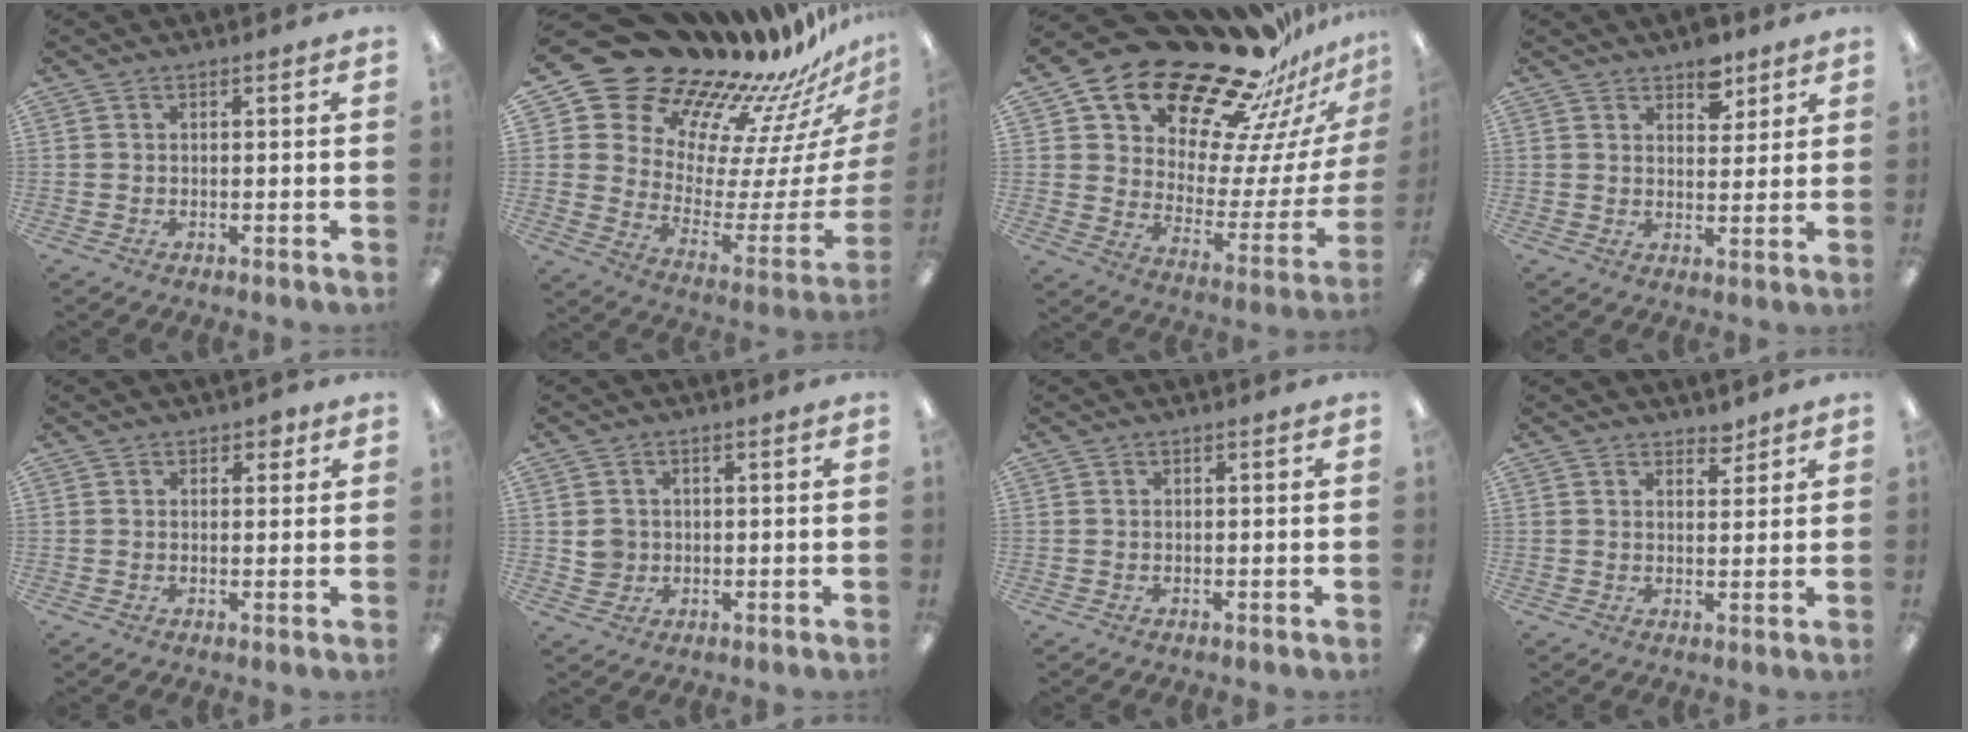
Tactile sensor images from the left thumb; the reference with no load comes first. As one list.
[{"total": 24.1, "force": [21.3, 9.7, 5.4], "torque": [-0.077, -0.200, 0.404]}, {"total": 23.8, "force": [20.2, 8.7, 9.0], "torque": [-0.140, -0.165, 0.352]}, {"total": 6.1, "force": [4.5, 3.4, 2.4], "torque": [-0.013, -0.024, 0.074]}, {"total": 2.1, "force": [1.2, 1.5, 0.9], "torque": [-0.003, -0.002, 0.019]}, {"total": 3.6, "force": [0.4, 3.6, 0.6], "torque": [-0.001, 0.000, 0.005]}, {"total": 0.0}, {"total": 3.1, "force": [2.7, 1.4, 0.6], "torque": [0.010, -0.020, 0.047]}]